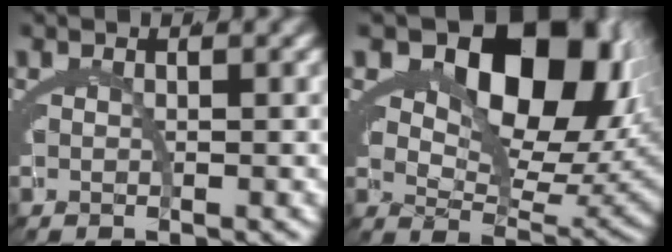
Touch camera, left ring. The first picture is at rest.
{"total": 15.2, "force": [5.1, 9.5, 10.8], "torque": [-0.166, -0.008, 0.077]}